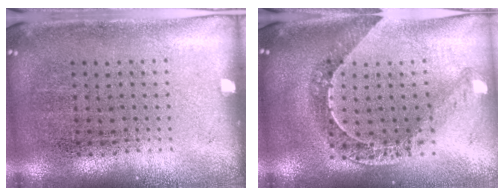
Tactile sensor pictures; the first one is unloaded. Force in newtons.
{"total": 1.1, "press": 1.1, "slide": 0.2}